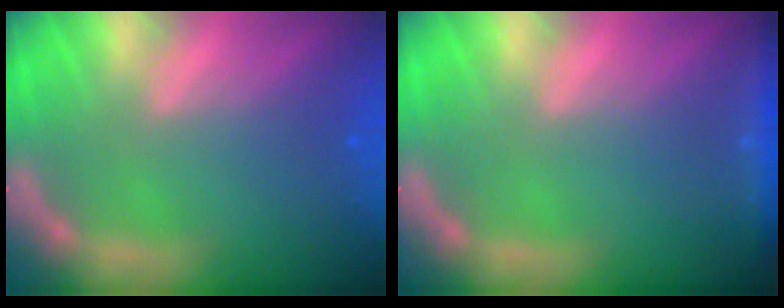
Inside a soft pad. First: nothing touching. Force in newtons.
{"total": 3.0}